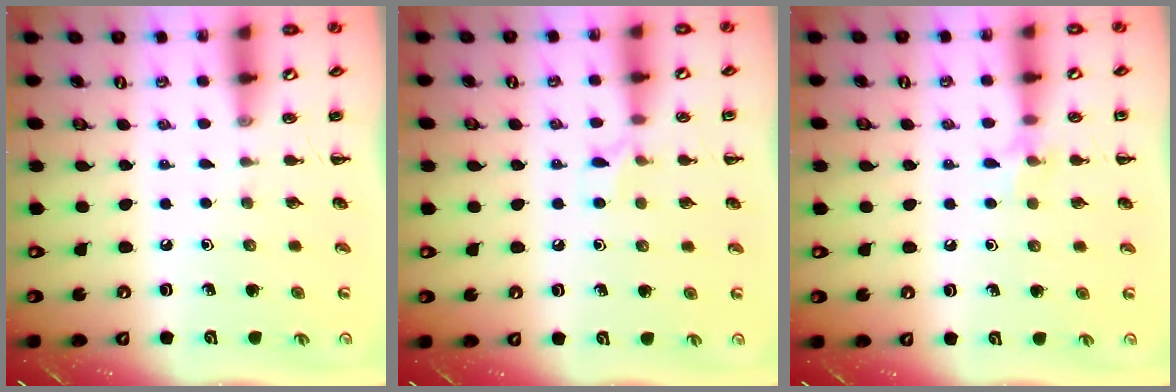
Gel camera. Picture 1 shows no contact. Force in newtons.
{"total": 5.0, "press": 4.7, "slide": 1.6}
{"total": 6.2, "press": 6.1, "slide": 1.3}